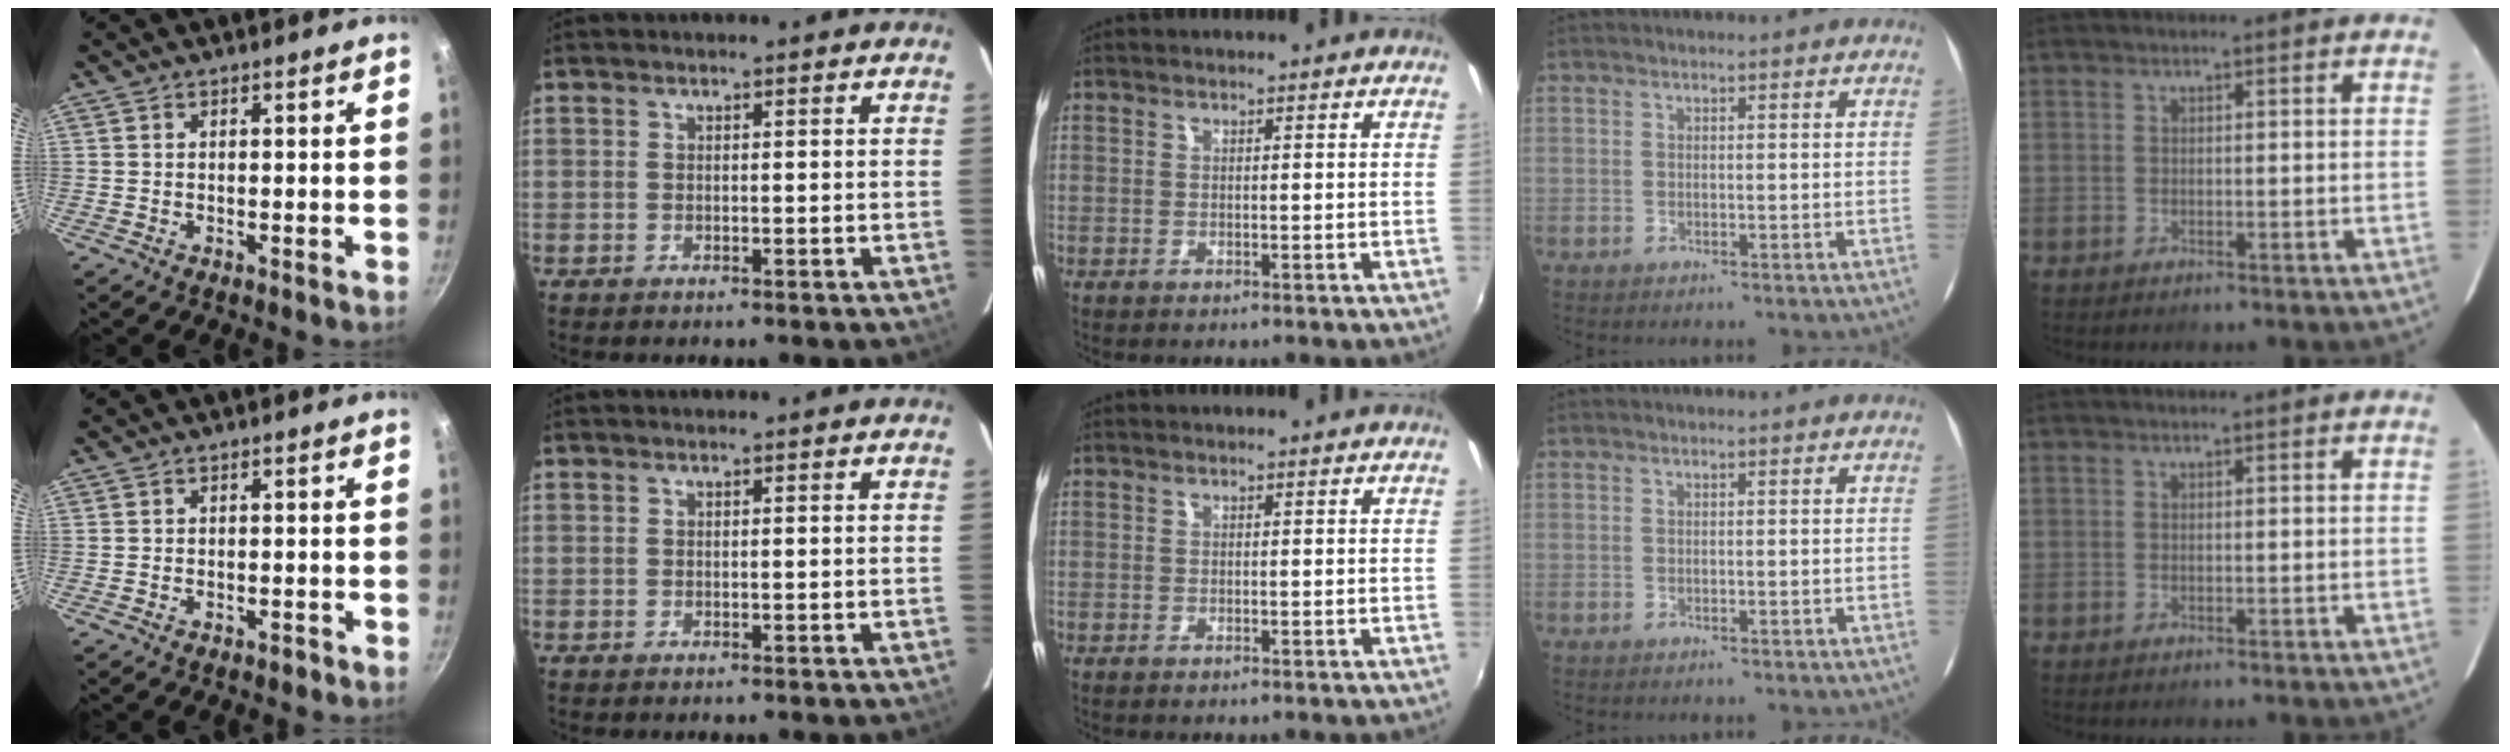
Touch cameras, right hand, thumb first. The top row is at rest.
{"thumb": {"total": 1.2, "force": [-0.9, 0.5, 0.4], "torque": [-0.007, 0.014, -0.009]}}